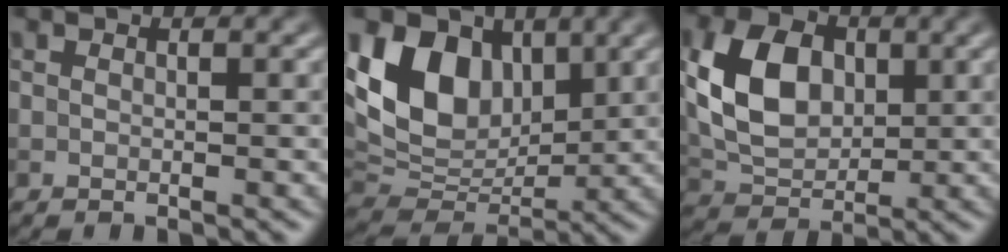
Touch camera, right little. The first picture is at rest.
{"total": 9.9, "force": [3.5, 6.9, 6.2], "torque": [-0.124, -0.005, 0.060]}
{"total": 7.4, "force": [1.2, 5.2, 5.1], "torque": [-0.108, 0.006, 0.022]}